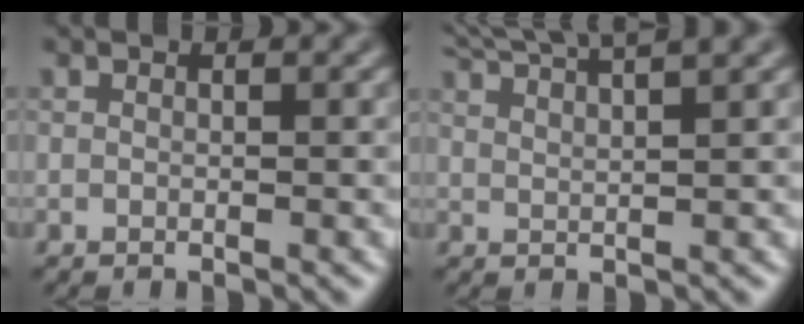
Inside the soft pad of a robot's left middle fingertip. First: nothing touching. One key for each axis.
{"total": 6.5, "fx": 5.4, "fy": 1.3, "fz": 3.4, "tx": -0.040, "ty": 0.030, "tz": 0.054}